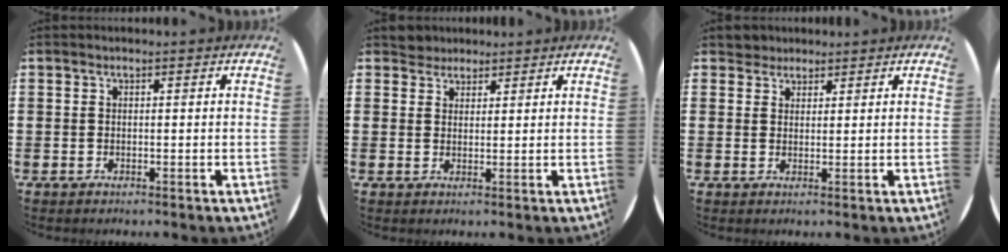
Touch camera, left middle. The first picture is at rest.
{"total": 2.3, "force": [2.1, 0.9, -0.2], "torque": [0.007, 0.002, 0.041]}
{"total": 2.1, "force": [1.9, 0.8, -0.2], "torque": [0.000, 0.006, 0.038]}